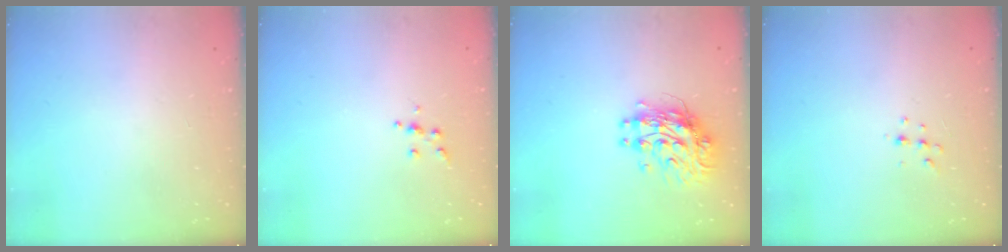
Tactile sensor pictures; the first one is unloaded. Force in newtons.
{"total": 4.8, "press": 4.8, "slide": 0.6}
{"total": 11.5, "press": 11.4, "slide": 0.9}
{"total": 5.6, "press": 5.6, "slide": 0.7}